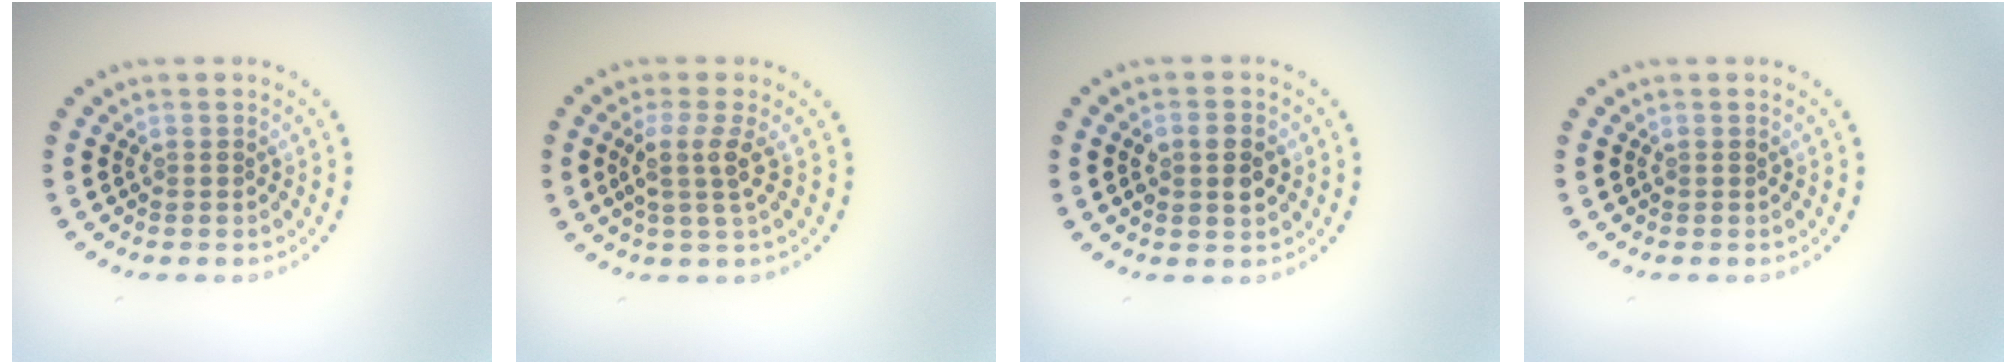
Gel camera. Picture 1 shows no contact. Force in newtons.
{"total": 2.6, "press": 1.9, "slide": 1.7}
{"total": 2.5, "press": 2.5, "slide": 0.3}
{"total": 0.0}